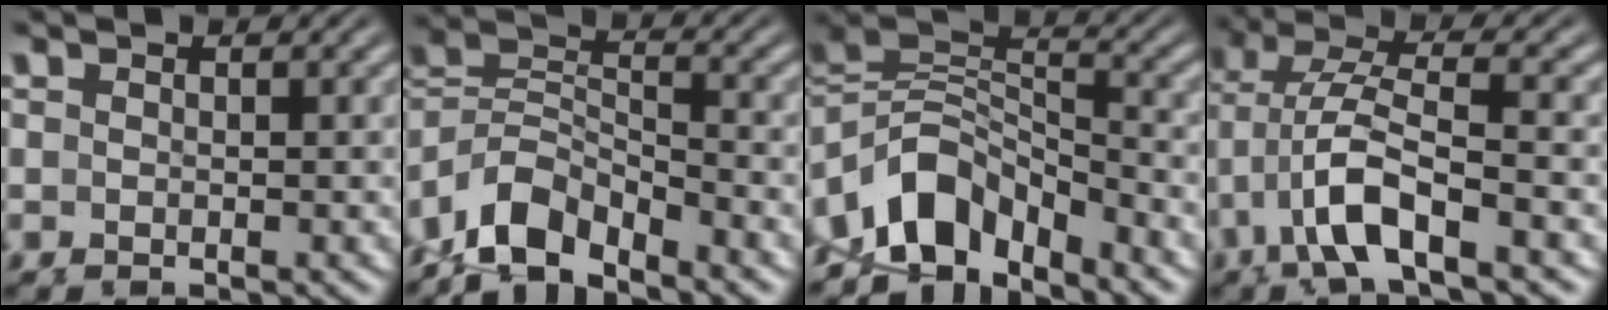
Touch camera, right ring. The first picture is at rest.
{"total": 6.2, "force": [-2.2, 4.8, 3.1], "torque": [-0.074, -0.019, -0.034]}
{"total": 7.3, "force": [-1.2, 5.8, 4.4], "torque": [-0.094, -0.016, -0.021]}
{"total": 4.0, "force": [0.3, 1.7, 3.7], "torque": [-0.086, 0.001, 0.008]}